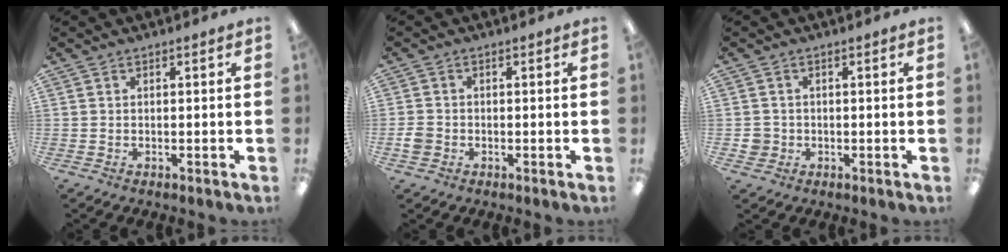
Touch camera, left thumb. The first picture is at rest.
{"total": 2.6, "force": [-0.8, 2.2, 1.1], "torque": [-0.015, 0.006, -0.015]}
{"total": 3.1, "force": [-0.4, 3.1, 0.3], "torque": [-0.009, 0.005, -0.007]}